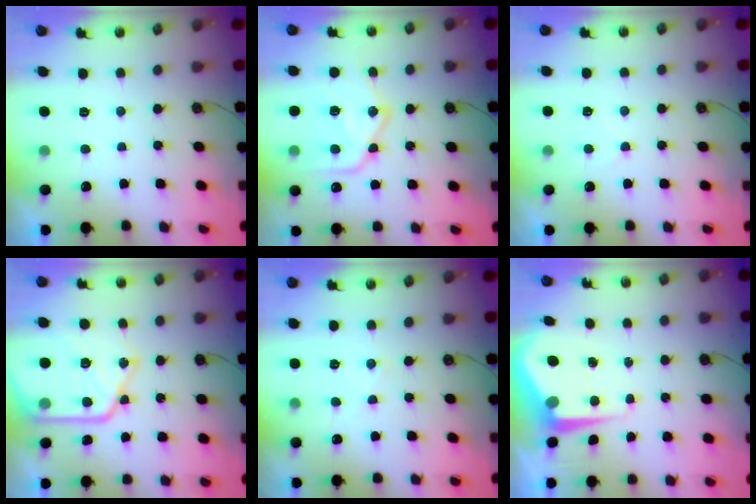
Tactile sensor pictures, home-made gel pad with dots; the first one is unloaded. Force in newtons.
{"total": 17.9, "press": 17.8, "slide": 2.1}
{"total": 6.2, "press": 6.2, "slide": 0.8}
{"total": 20.5, "press": 20.4, "slide": 2.2}
{"total": 3.9, "press": 3.8, "slide": 0.7}
{"total": 6.8, "press": 6.8, "slide": 0.5}